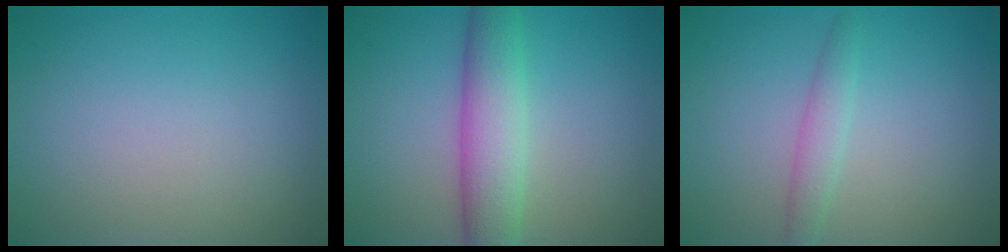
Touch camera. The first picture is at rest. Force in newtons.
{"total": 5.3, "press": 5.3, "slide": 0.2}
{"total": 1.8, "press": 1.8, "slide": 0.1}